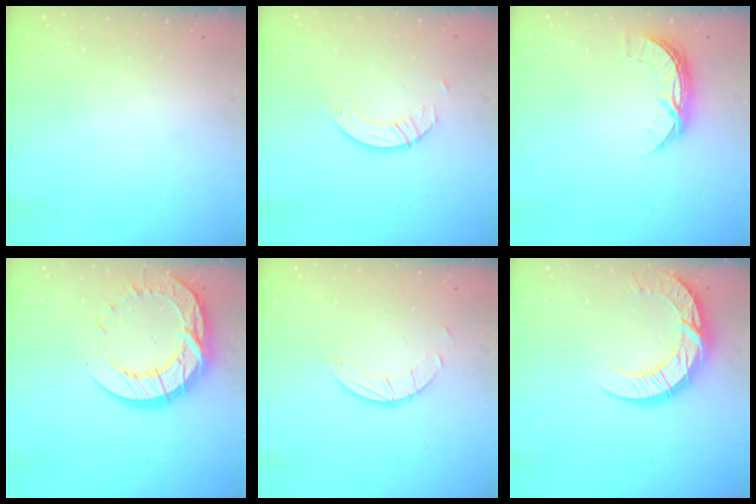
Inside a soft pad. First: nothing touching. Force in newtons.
{"total": 3.8, "press": 3.8, "slide": 0.3}
{"total": 7.2, "press": 7.2, "slide": 0.6}
{"total": 14.6, "press": 14.6, "slide": 1.2}
{"total": 2.7, "press": 2.7, "slide": 0.3}
{"total": 13.9, "press": 13.8, "slide": 1.4}